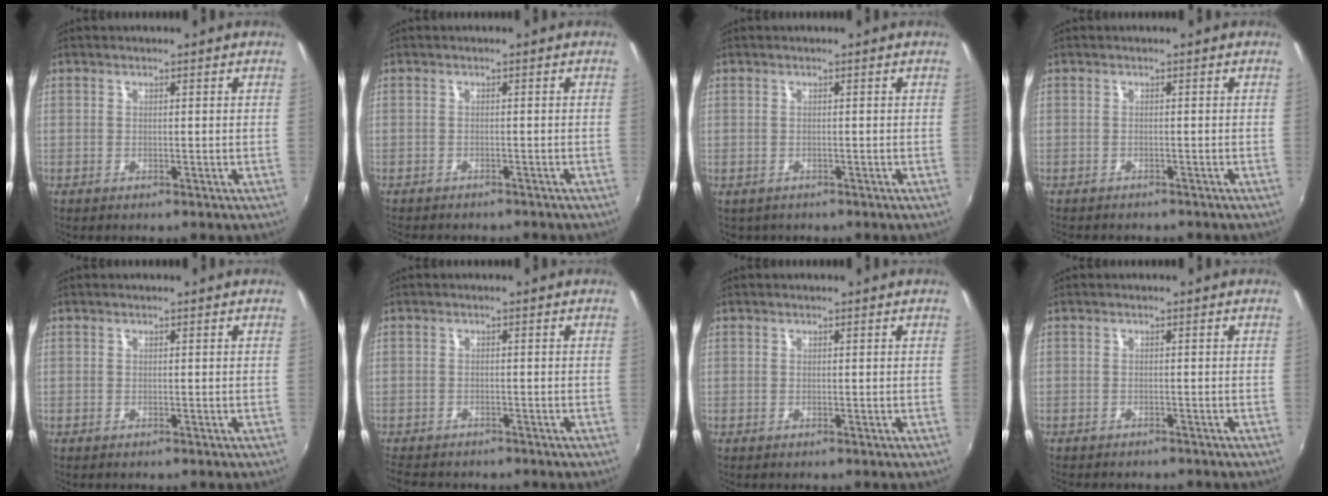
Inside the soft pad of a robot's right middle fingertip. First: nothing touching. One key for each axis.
{"total": 4.9, "fx": -4.4, "fy": 1.3, "fz": 1.5, "tx": -0.041, "ty": -0.016, "tz": -0.066}
{"total": 1.4, "fx": -0.8, "fy": 1.1, "fz": 0.2, "tx": -0.008, "ty": -0.004, "tz": -0.009}
{"total": 3.6, "fx": -3.3, "fy": 0.9, "fz": 1.0, "tx": -0.028, "ty": -0.015, "tz": -0.049}
{"total": 0.0}
{"total": 4.6, "fx": -4.0, "fy": 2.0, "fz": 1.1, "tx": -0.039, "ty": -0.012, "tz": -0.071}
{"total": 0.0}
{"total": 3.1, "fx": -2.9, "fy": 0.9, "fz": 0.9, "tx": -0.025, "ty": -0.014, "tz": -0.042}